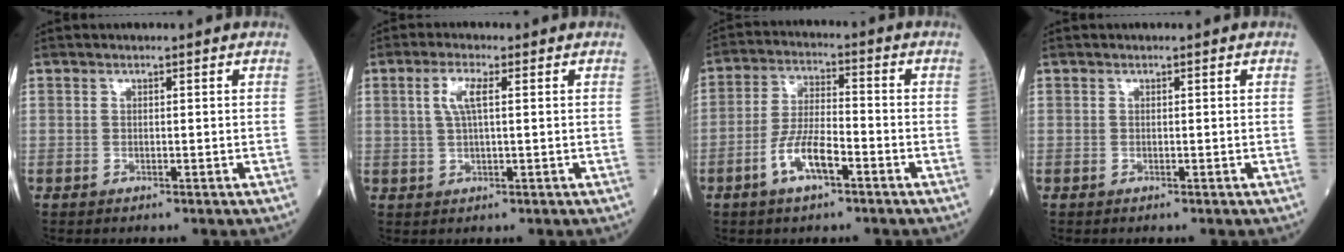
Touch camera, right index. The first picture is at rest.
{"total": 3.7, "force": [1.1, 0.7, 3.5], "torque": [-0.075, 0.007, 0.022]}
{"total": 7.2, "force": [-3.6, 2.1, 5.9], "torque": [-0.116, 0.004, -0.069]}
{"total": 0.0}